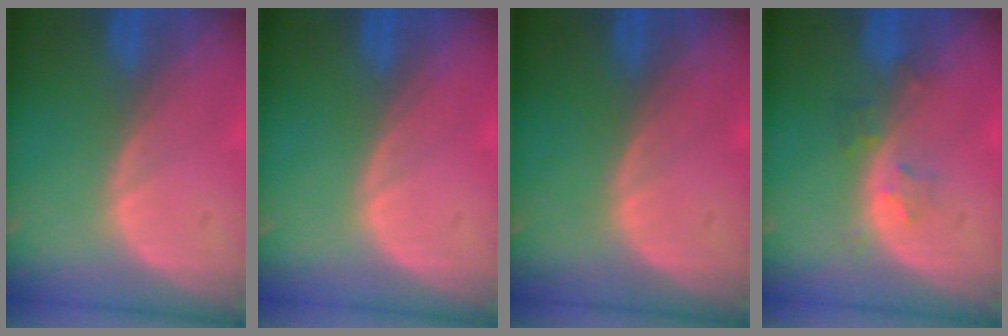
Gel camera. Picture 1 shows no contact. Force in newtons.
{"total": 0.0}
{"total": 0.0}
{"total": 2.3, "press": 2.2, "slide": 0.3}